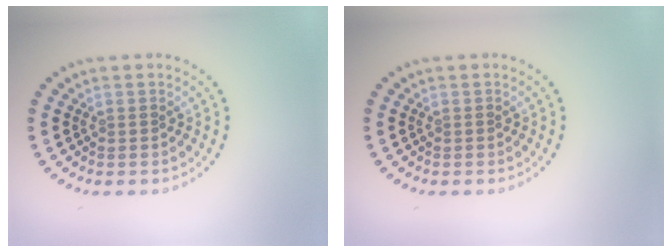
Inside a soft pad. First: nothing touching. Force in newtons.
{"total": 0.0}